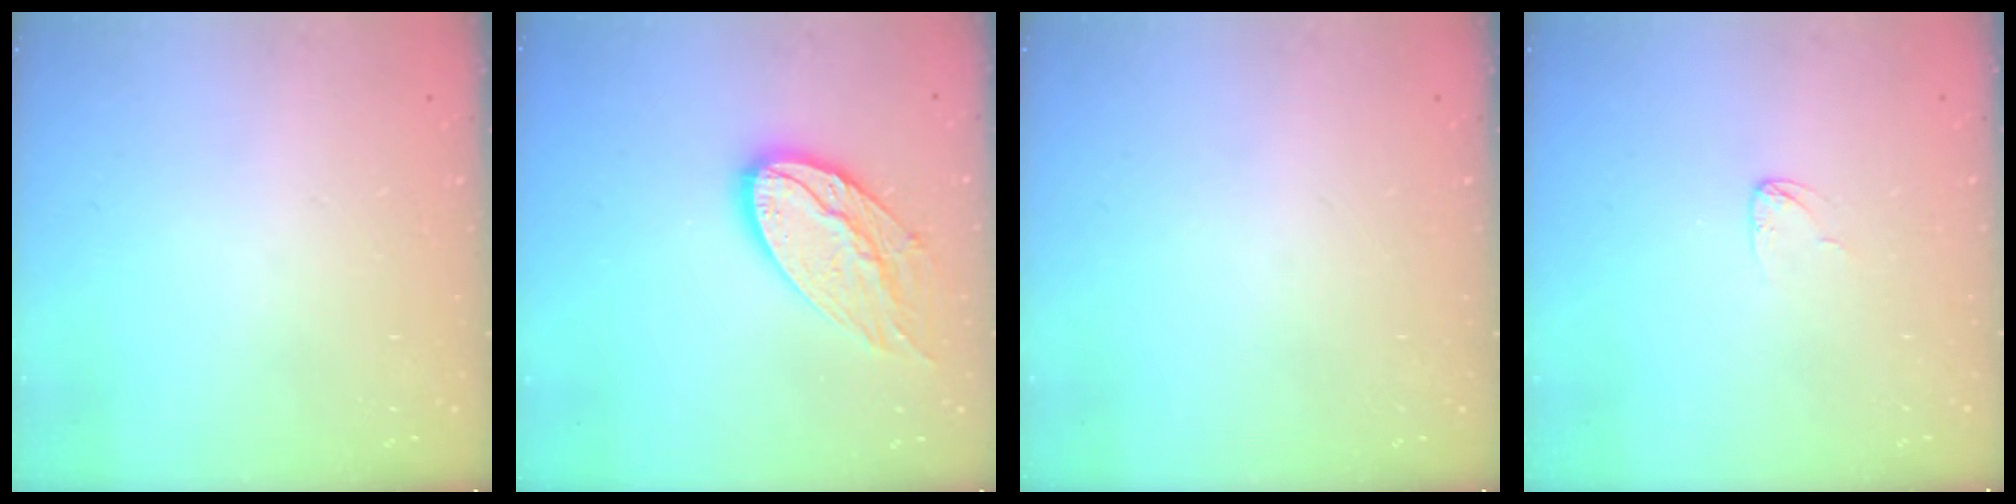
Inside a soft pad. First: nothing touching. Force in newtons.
{"total": 15.1, "press": 15.1, "slide": 1.3}
{"total": 0.0}
{"total": 2.6, "press": 2.6, "slide": 0.1}